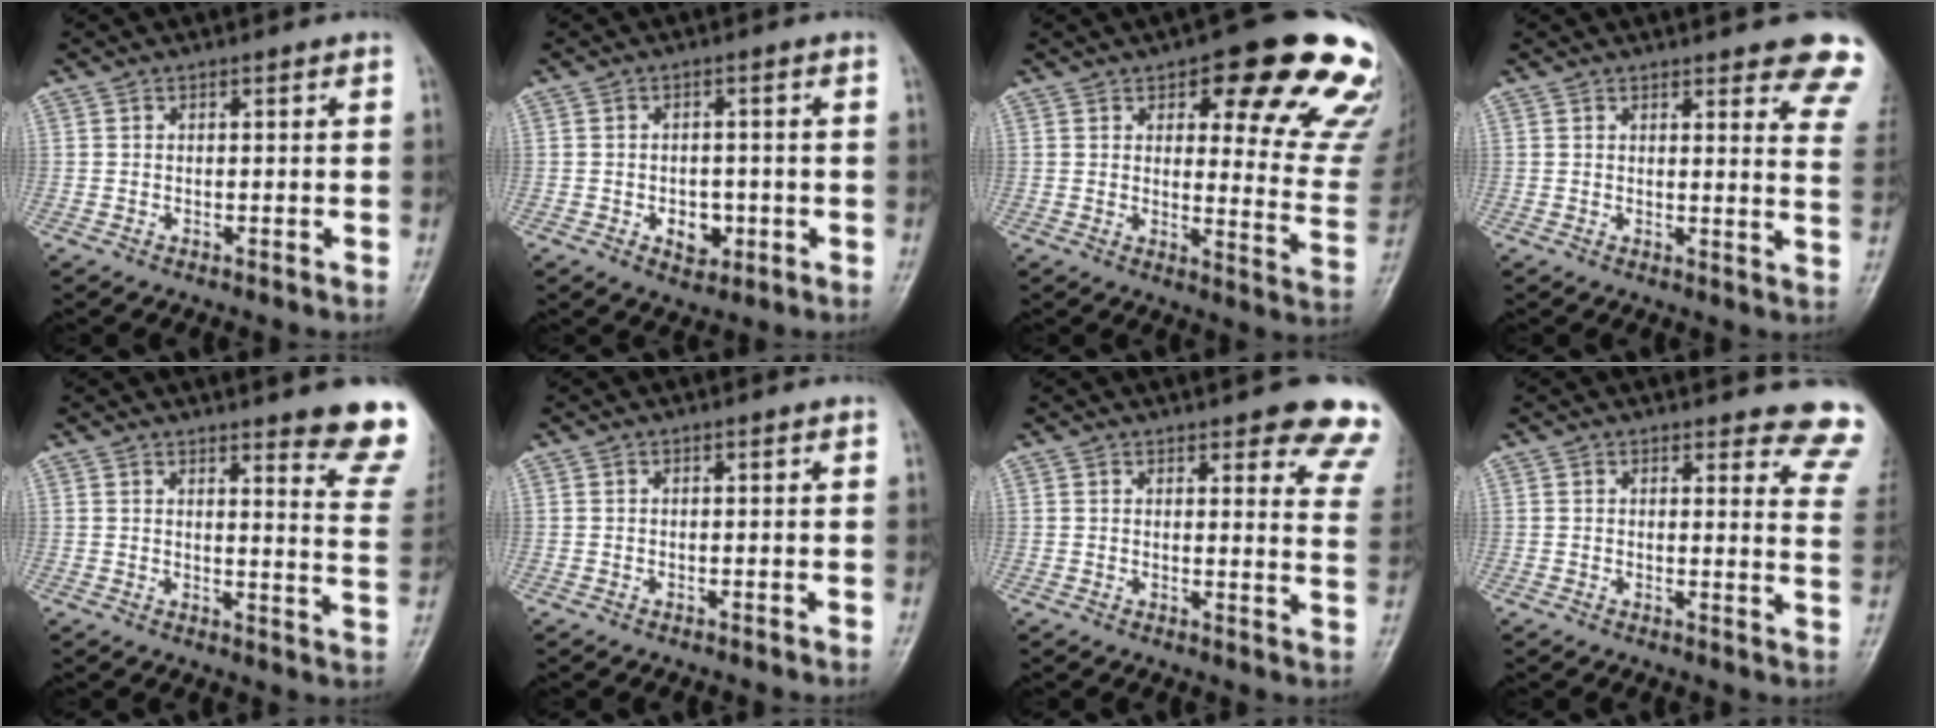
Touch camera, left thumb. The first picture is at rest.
{"total": 4.5, "force": [-1.2, 3.3, 2.8], "torque": [-0.019, 0.005, -0.012]}
{"total": 21.3, "force": [12.2, 7.4, 15.8], "torque": [-0.138, -0.057, 0.143]}
{"total": 12.8, "force": [10.1, 3.2, 7.1], "torque": [-0.044, -0.048, 0.093]}
{"total": 12.6, "force": [10.0, 1.6, 7.5], "torque": [-0.063, -0.074, 0.107]}
{"total": 0.0}
{"total": 13.7, "force": [10.8, 3.8, 7.6], "torque": [-0.045, -0.053, 0.099]}
{"total": 10.6, "force": [10.1, 2.7, 2.1], "torque": [0.024, -0.086, 0.077]}